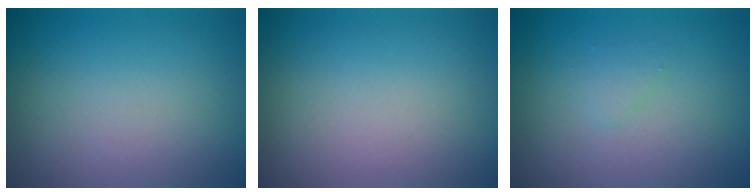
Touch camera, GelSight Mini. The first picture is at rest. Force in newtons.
{"total": 0.0}
{"total": 0.8, "press": 0.8, "slide": 0.1}